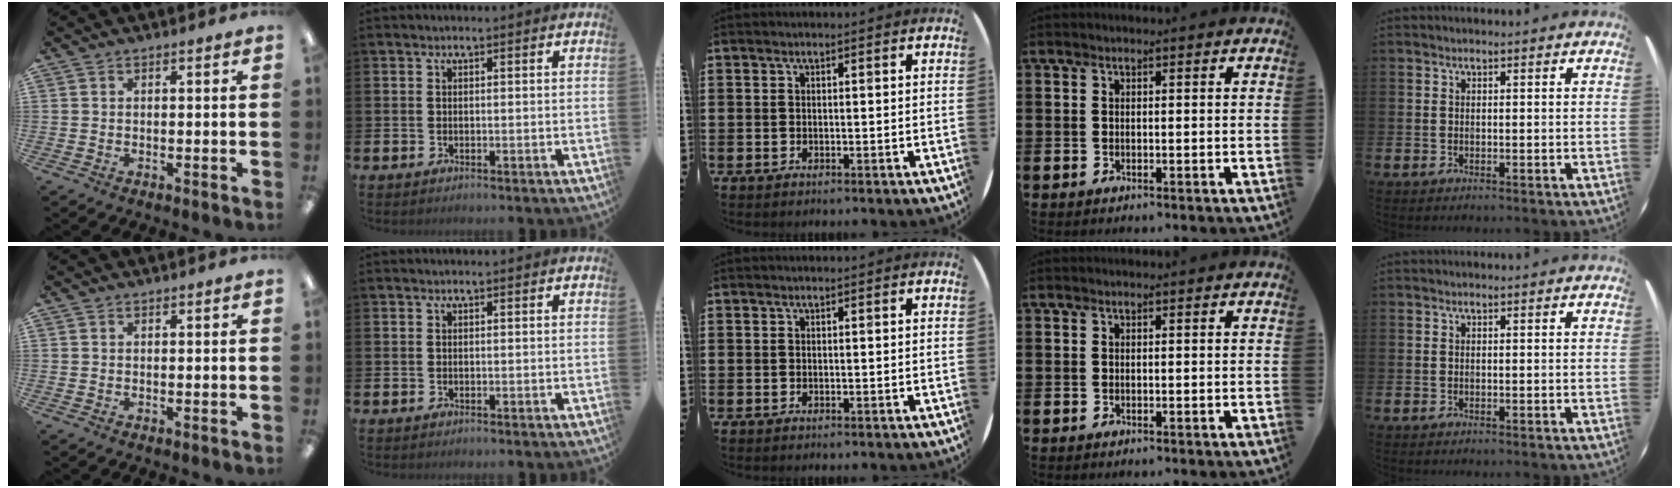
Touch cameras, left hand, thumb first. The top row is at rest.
{}